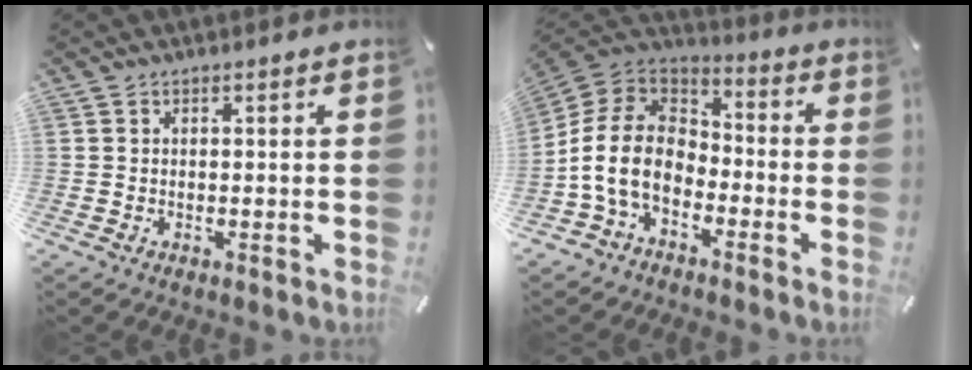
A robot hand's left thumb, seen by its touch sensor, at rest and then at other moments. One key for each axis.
{"total": 13.7, "fx": -5.5, "fy": 9.5, "fz": 8.2, "tx": -0.187, "ty": 0.035, "tz": -0.108}